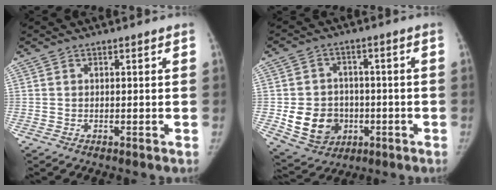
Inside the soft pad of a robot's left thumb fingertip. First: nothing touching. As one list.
[{"total": 11.7, "force": [-2.3, 10.0, 5.6], "torque": [-0.064, 0.008, -0.022]}]